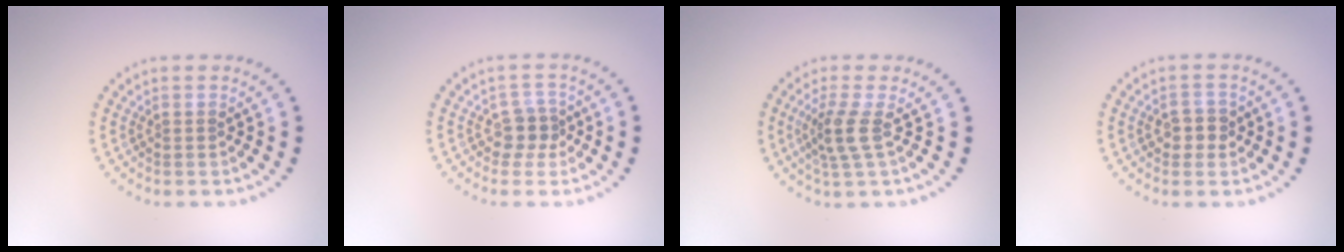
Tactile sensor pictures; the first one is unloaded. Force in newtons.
{"total": 2.1, "press": 1.6, "slide": 1.2}
{"total": 2.5, "press": 1.9, "slide": 1.7}
{"total": 2.1, "press": 2.0, "slide": 0.5}